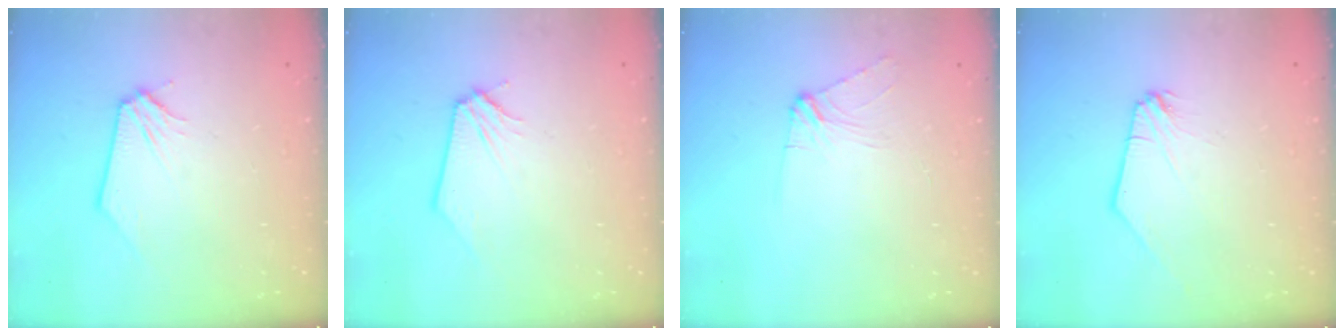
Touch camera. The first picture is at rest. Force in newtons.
{"total": 0.0}
{"total": 4.9, "press": 4.9, "slide": 0.6}
{"total": 0.0}